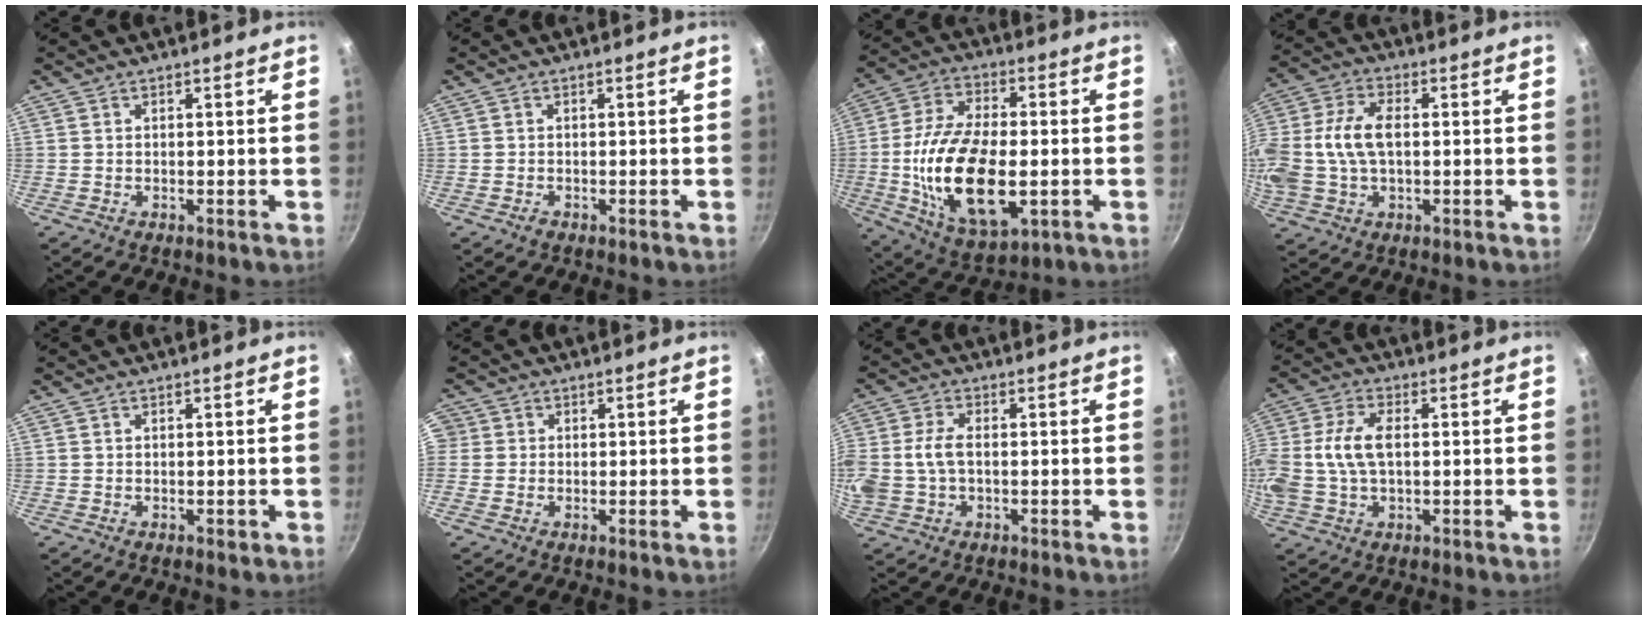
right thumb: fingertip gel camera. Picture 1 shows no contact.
{"total": 0.8, "force": [-0.6, 0.5, 0.3], "torque": [-0.003, 0.001, -0.013]}
{"total": 21.7, "force": [-3.1, 10.9, 18.5], "torque": [-0.345, 0.002, -0.041]}
{"total": 15.0, "force": [0.3, 9.0, 12.0], "torque": [-0.284, 0.017, 0.005]}
{"total": 0.7, "force": [-0.2, 0.4, 0.5], "torque": [0.001, 0.000, -0.005]}
{"total": 1.5, "force": [-0.1, 1.4, 0.4], "torque": [0.002, 0.003, -0.006]}
{"total": 8.1, "force": [-0.4, 5.1, 6.3], "torque": [-0.151, 0.017, -0.008]}
{"total": 11.9, "force": [0.5, 6.8, 9.8], "torque": [-0.230, 0.016, 0.010]}